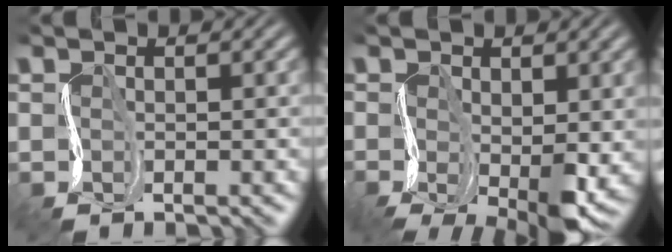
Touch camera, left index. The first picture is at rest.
{"total": 6.8, "force": [-2.0, 3.0, 5.7], "torque": [-0.097, -0.012, -0.031]}